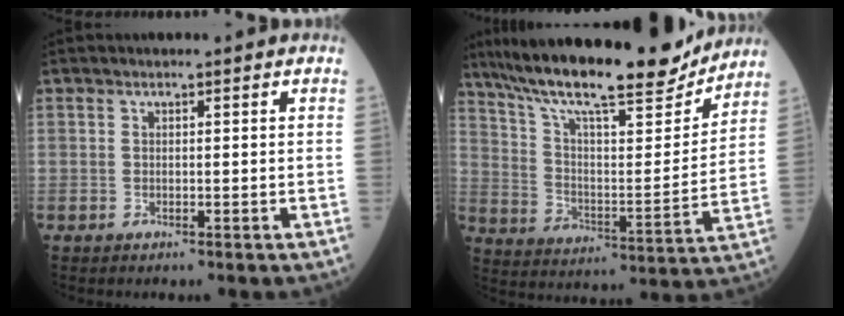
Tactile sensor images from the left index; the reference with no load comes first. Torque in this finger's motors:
{"motor_torque": [0.95, -1.19, 0.79, 0.20]}